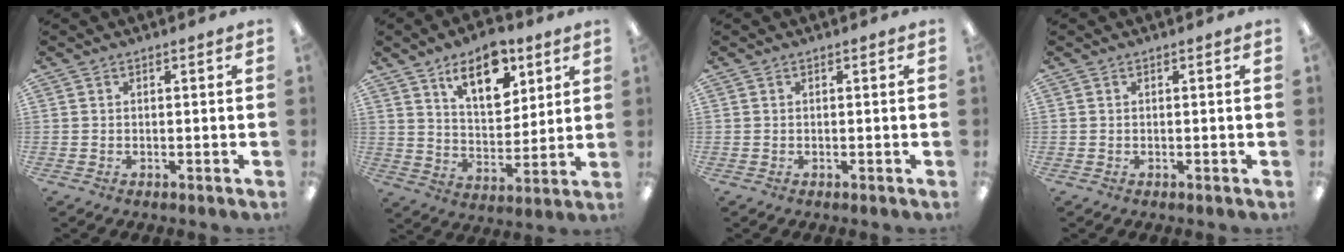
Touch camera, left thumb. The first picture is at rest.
{"total": 13.7, "force": [8.4, 6.9, 8.3], "torque": [-0.117, -0.034, 0.145]}
{"total": 0.0}
{"total": 0.0}